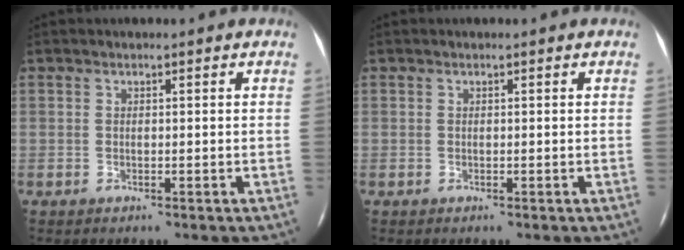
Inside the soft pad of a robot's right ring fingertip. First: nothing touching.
{"total": 0.0}